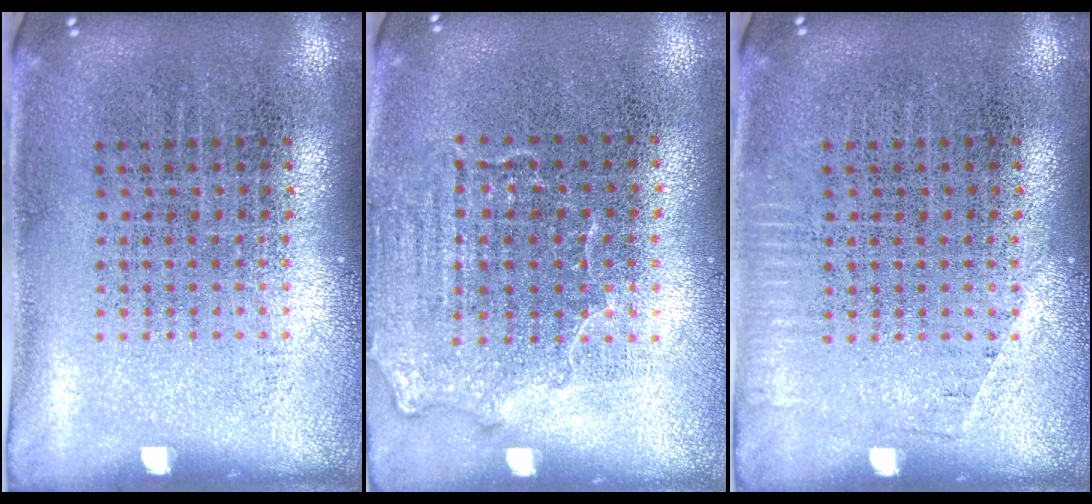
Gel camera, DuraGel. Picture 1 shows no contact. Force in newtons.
{"total": 1.4, "press": 1.2, "slide": 0.7}
{"total": 0.7, "press": 0.7, "slide": 0.2}